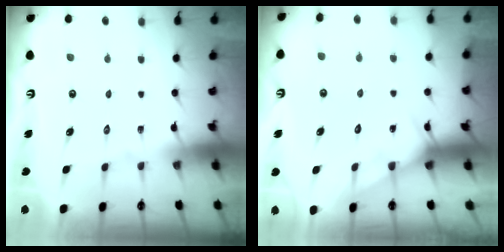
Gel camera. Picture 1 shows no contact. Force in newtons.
{"total": 5.8, "press": 5.8, "slide": 0.5}